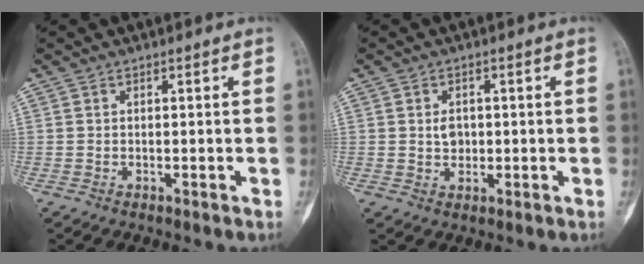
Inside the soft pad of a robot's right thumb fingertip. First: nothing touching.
{"total": 2.8, "force": [0.2, 2.2, 1.7], "torque": [-0.016, 0.001, 0.005]}